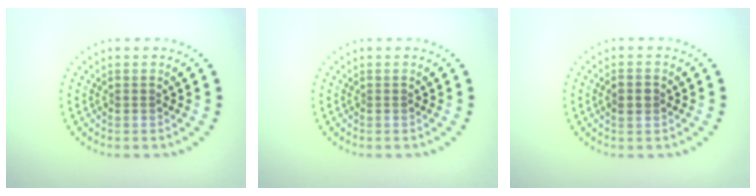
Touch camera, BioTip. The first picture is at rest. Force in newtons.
{"total": 0.0}
{"total": 1.5, "press": 1.5, "slide": 0.2}